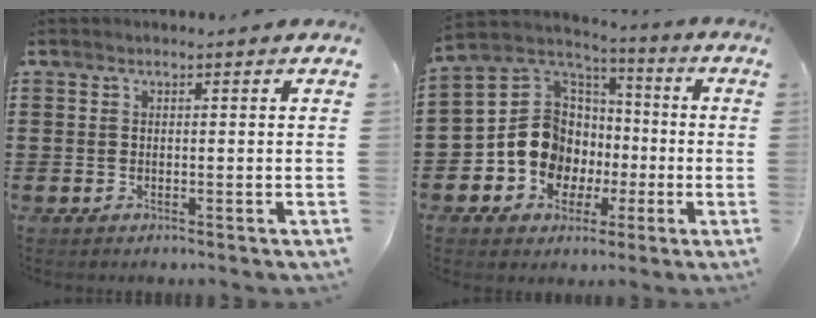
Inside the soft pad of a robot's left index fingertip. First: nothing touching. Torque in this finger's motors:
{"motor_torque": [1.95, 0.19, 1.05, 0.14]}